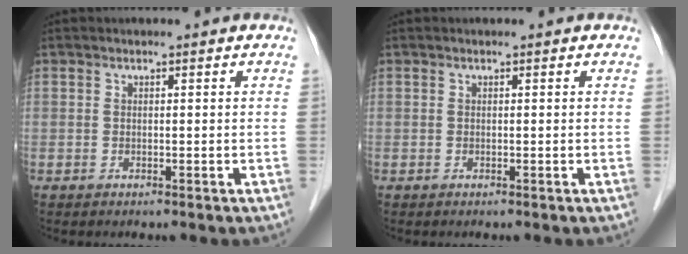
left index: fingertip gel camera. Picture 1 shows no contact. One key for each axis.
{"total": 0.0}